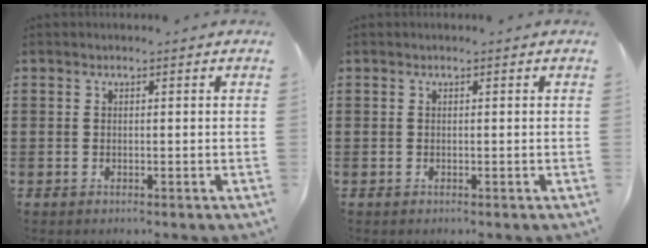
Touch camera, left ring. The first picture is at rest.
{"total": 0.0}